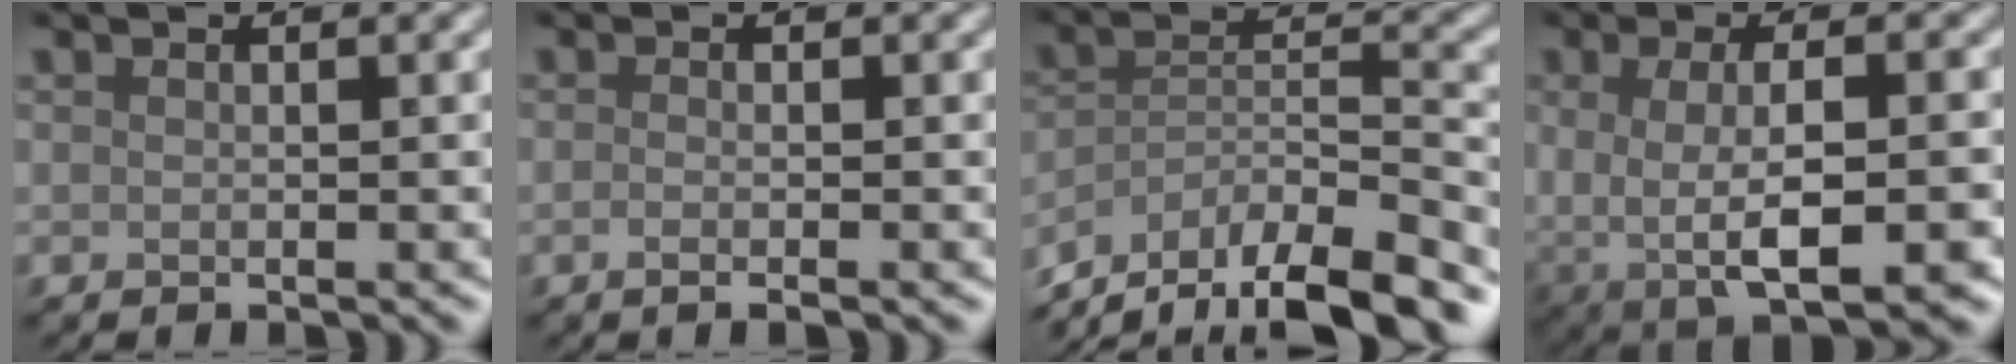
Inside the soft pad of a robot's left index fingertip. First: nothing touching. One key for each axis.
{"total": 1.6, "fx": -0.5, "fy": 0.5, "fz": 1.5, "tx": -0.020, "ty": -0.004, "tz": -0.012}
{"total": 14.0, "fx": -11.6, "fy": 4.4, "fz": 6.6, "tx": -0.122, "ty": -0.009, "tz": -0.176}
{"total": 7.6, "fx": -1.1, "fy": 3.6, "fz": 6.7, "tx": -0.107, "ty": -0.023, "tz": 0.001}